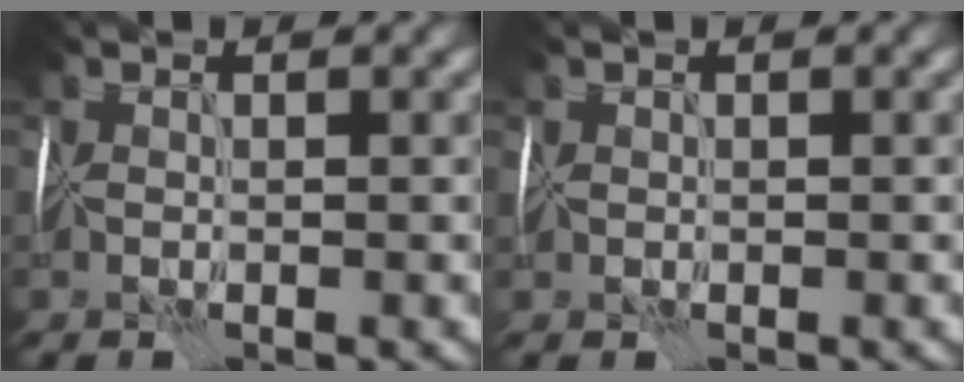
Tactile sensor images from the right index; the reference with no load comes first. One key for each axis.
{"total": 0.5, "fx": -0.1, "fy": 0.5, "fz": -0.1, "tx": -0.001, "ty": 0.002, "tz": 0.000}